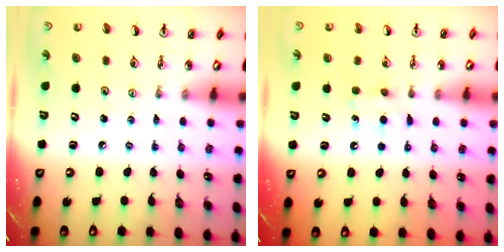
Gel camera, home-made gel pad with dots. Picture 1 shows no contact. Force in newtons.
{"total": 6.2, "press": 6.1, "slide": 0.7}